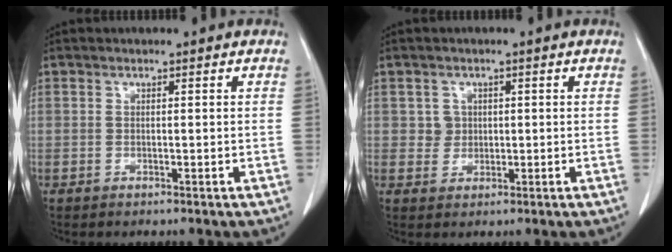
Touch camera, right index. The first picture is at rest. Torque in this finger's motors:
{"motor_torque": [-0.03, 0.02, 0.01, 0.01]}